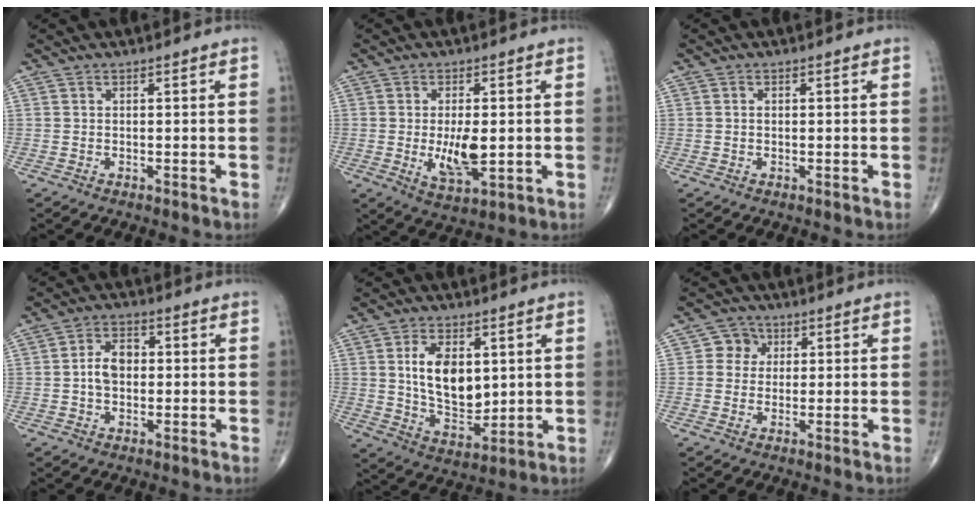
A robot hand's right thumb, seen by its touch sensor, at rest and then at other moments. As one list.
[{"total": 8.4, "force": [-0.7, 3.8, 7.4], "torque": [-0.116, -0.016, -0.004]}, {"total": 0.8, "force": [0.0, 0.6, 0.6], "torque": [-0.008, 0.003, 0.001]}, {"total": 6.1, "force": [-0.1, 4.3, 4.4], "torque": [-0.066, 0.017, -0.008]}, {"total": 12.3, "force": [2.4, 7.4, 9.6], "torque": [-0.137, -0.022, 0.051]}, {"total": 4.1, "force": [0.9, 3.9, 1.1], "torque": [0.010, 0.005, 0.005]}]